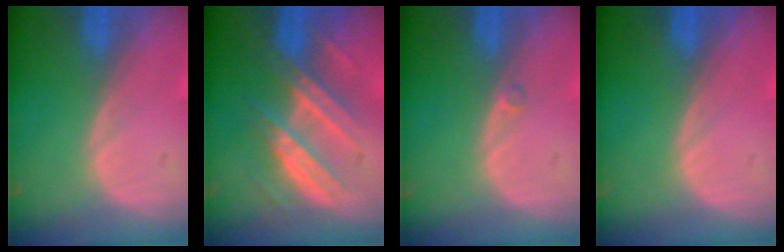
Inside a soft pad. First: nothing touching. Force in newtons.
{"total": 7.3, "press": 7.3, "slide": 0.1}
{"total": 0.5, "press": 0.5, "slide": 0.2}
{"total": 0.0}